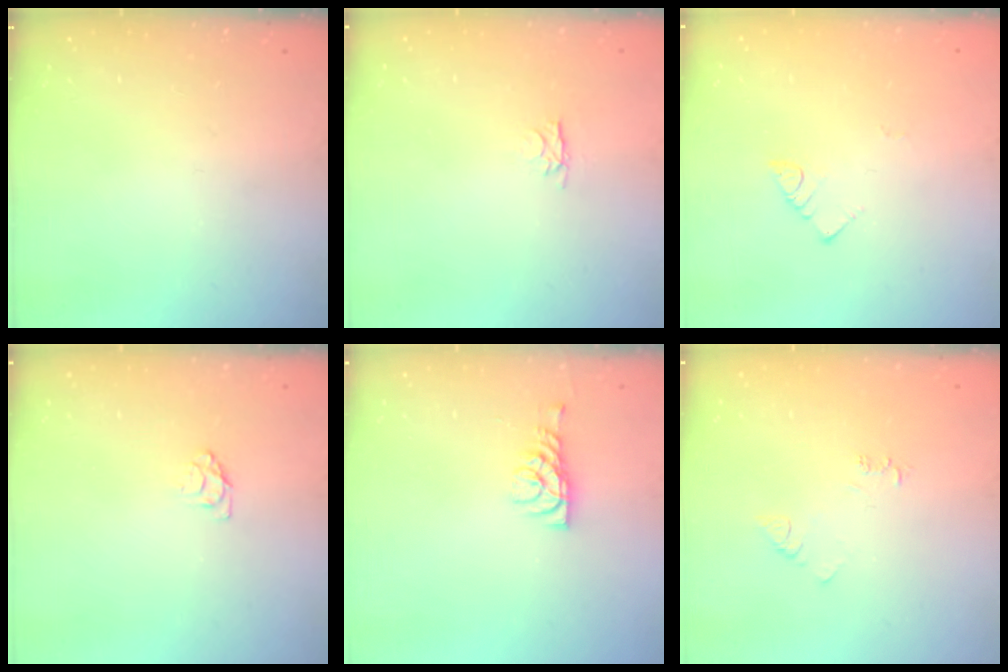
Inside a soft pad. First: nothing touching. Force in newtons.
{"total": 2.8, "press": 2.7, "slide": 0.4}
{"total": 3.0, "press": 3.0, "slide": 0.2}
{"total": 3.7, "press": 3.7, "slide": 0.4}
{"total": 6.1, "press": 6.1, "slide": 0.4}
{"total": 3.9, "press": 3.9, "slide": 0.5}